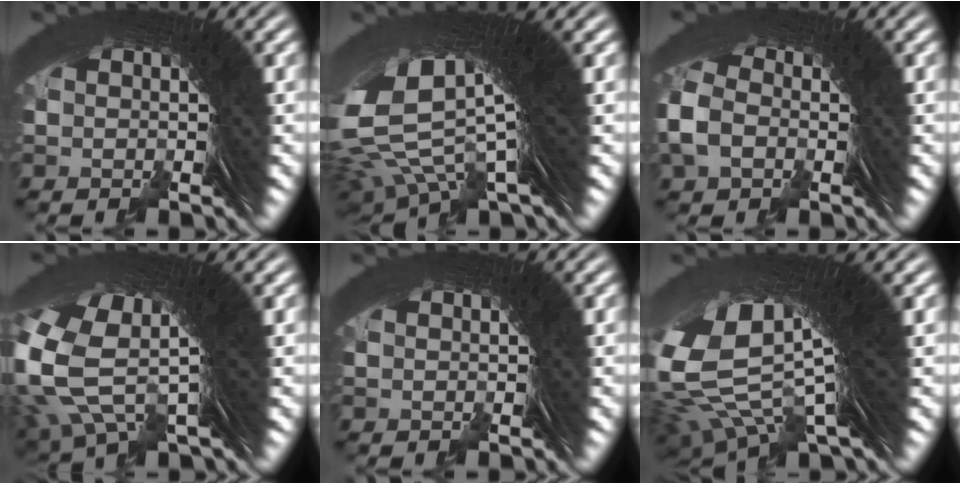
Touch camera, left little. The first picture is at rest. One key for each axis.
{"total": 13.5, "fx": 6.3, "fy": 5.8, "fz": 10.5, "tx": -0.206, "ty": 0.015, "tz": 0.099}
{"total": 2.9, "fx": -0.2, "fy": 2.5, "fz": 1.3, "tx": -0.021, "ty": 0.017, "tz": -0.014}
{"total": 11.2, "fx": 2.6, "fy": 6.8, "fz": 8.5, "tx": -0.199, "ty": -0.012, "tz": 0.044}
{"total": 0.0}
{"total": 14.7, "fx": 5.6, "fy": 6.8, "fz": 11.8, "tx": -0.241, "ty": -0.010, "tz": 0.097}